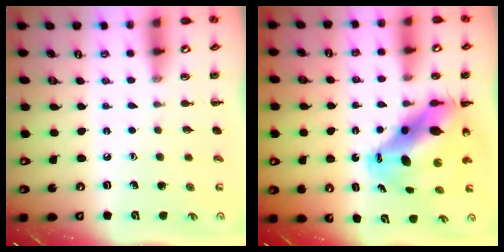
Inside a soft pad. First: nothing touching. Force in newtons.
{"total": 12.4, "press": 12.0, "slide": 3.1}